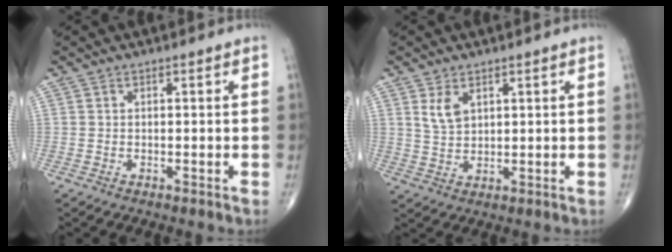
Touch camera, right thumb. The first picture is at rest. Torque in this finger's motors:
{"motor_torque": [-0.56, 0.64, 0.41, 0.34, 0.03]}